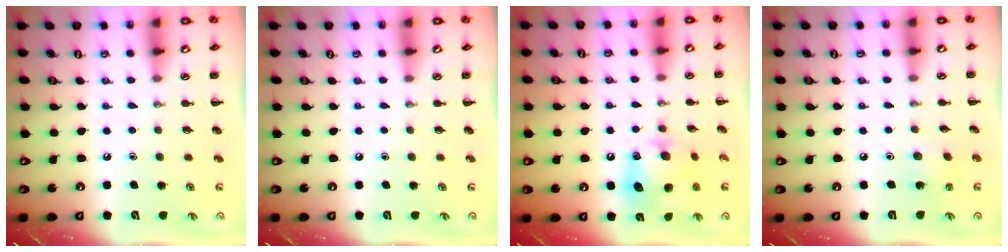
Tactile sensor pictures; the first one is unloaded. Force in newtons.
{"total": 0.0}
{"total": 12.1, "press": 12.0, "slide": 1.6}
{"total": 3.3, "press": 3.2, "slide": 1.0}